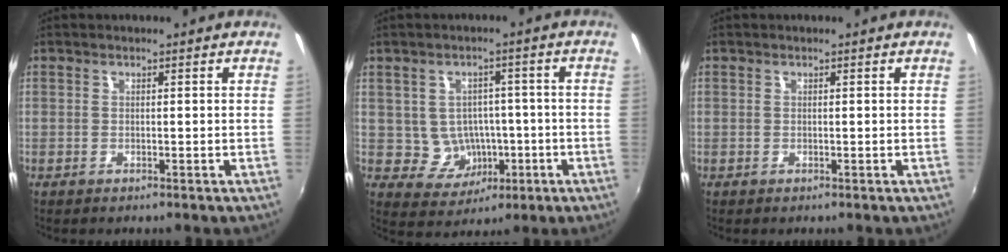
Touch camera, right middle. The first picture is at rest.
{"total": 7.1, "force": [-1.3, 6.6, 2.3], "torque": [-0.055, 0.015, 0.004]}
{"total": 0.0}